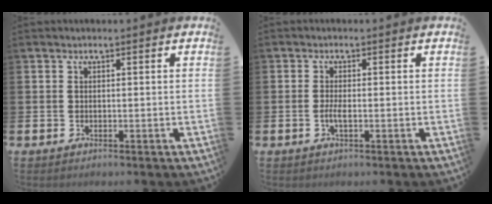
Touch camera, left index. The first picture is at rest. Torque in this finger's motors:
{"motor_torque": [0.45, 0.14, 0.05, 0.07]}